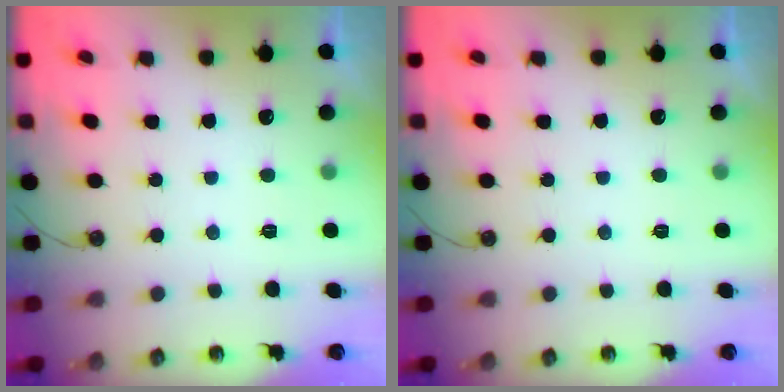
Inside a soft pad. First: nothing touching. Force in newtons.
{"total": 0.0}